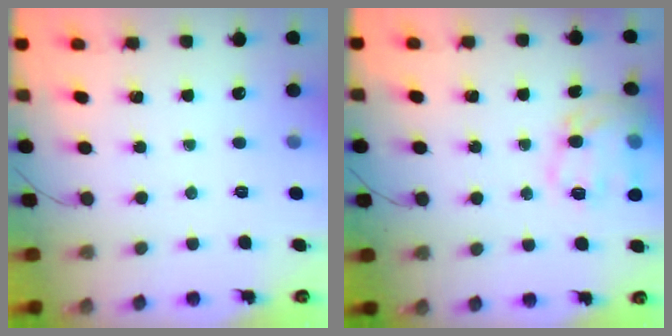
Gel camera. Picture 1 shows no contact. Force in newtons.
{"total": 14.4, "press": 14.3, "slide": 1.6}